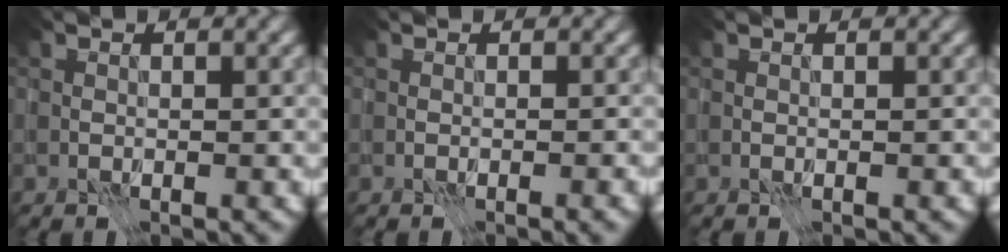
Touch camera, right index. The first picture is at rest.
{"total": 0.9, "force": [-0.5, 0.1, 0.8], "torque": [-0.010, 0.001, -0.008]}
{"total": 0.0}